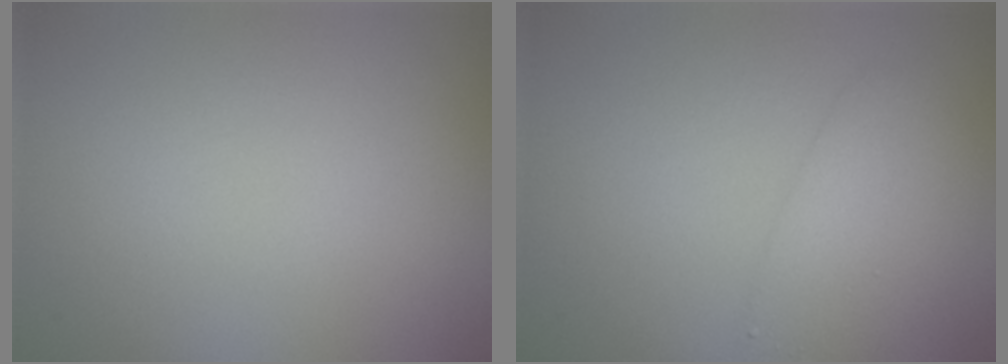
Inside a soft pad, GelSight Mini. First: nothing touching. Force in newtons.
{"total": 2.8, "press": 2.8, "slide": 0.1}